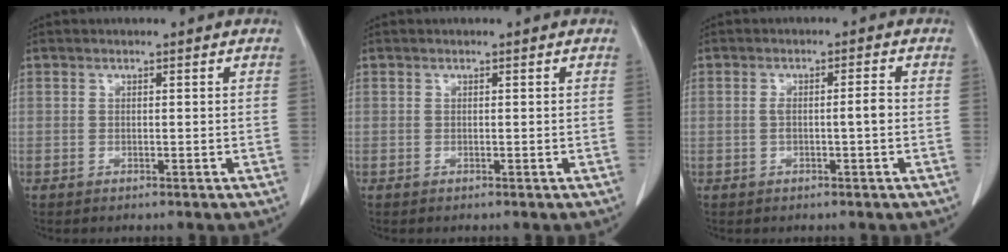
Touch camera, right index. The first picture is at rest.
{"total": 0.0}
{"total": 2.7, "force": [-0.3, 0.2, 2.7], "torque": [-0.047, 0.008, -0.002]}